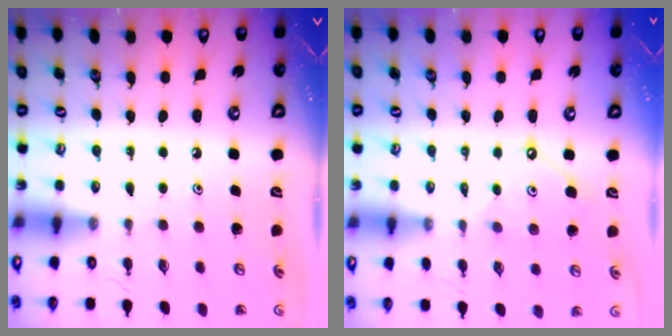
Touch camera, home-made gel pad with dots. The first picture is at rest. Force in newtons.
{"total": 5.2, "press": 5.1, "slide": 0.6}